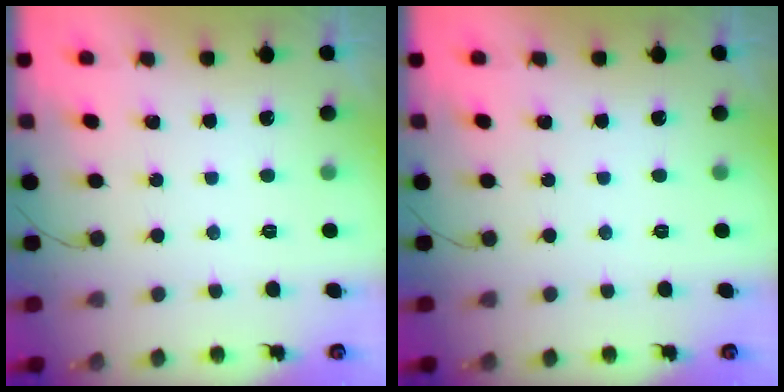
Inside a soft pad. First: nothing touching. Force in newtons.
{"total": 0.0}